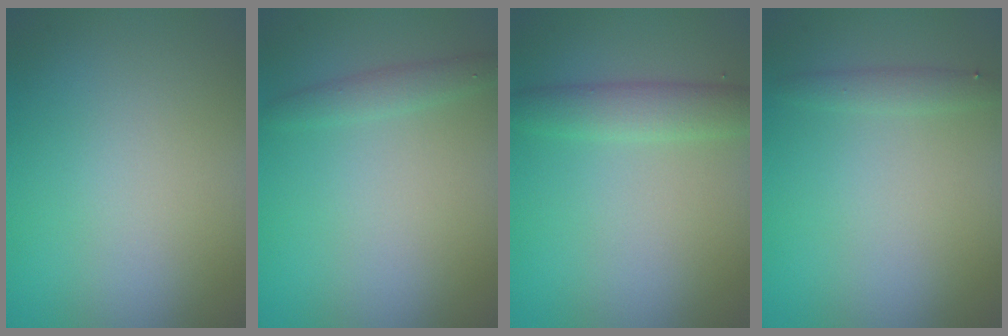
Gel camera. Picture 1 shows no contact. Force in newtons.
{"total": 1.5, "press": 1.5, "slide": 0.0}
{"total": 2.8, "press": 2.8, "slide": 0.1}
{"total": 0.7, "press": 0.7, "slide": 0.1}